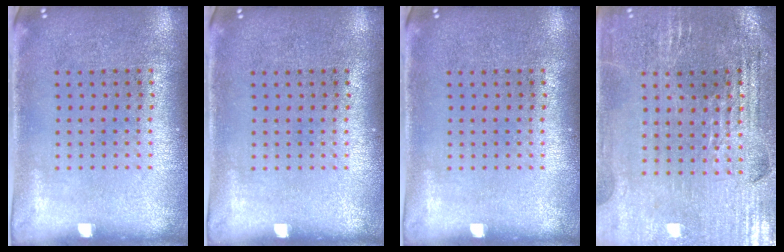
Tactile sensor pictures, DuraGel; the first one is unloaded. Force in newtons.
{"total": 0.0}
{"total": 0.0}
{"total": 2.9, "press": 2.9, "slide": 0.5}